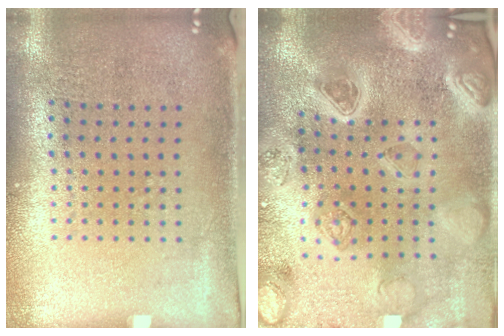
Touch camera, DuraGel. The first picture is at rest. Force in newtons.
{"total": 5.1, "press": 4.3, "slide": 2.8}